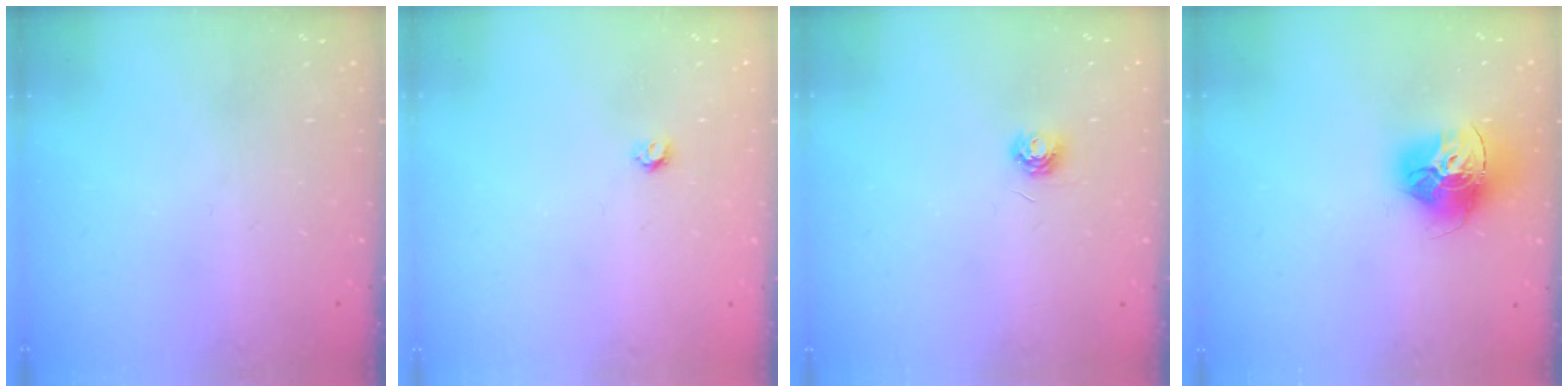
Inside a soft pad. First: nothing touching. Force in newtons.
{"total": 3.2, "press": 3.2, "slide": 0.3}
{"total": 4.5, "press": 4.5, "slide": 0.5}
{"total": 15.7, "press": 15.6, "slide": 1.7}